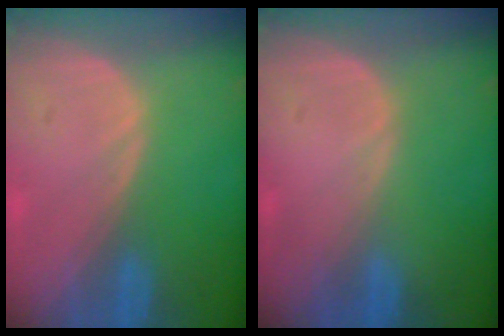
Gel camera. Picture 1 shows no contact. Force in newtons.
{"total": 0.0}